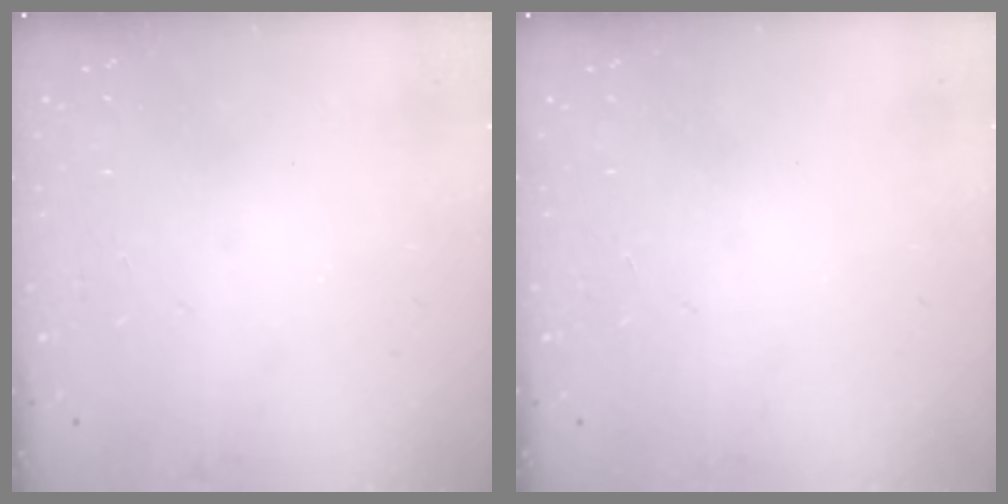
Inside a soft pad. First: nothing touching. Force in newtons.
{"total": 0.0}